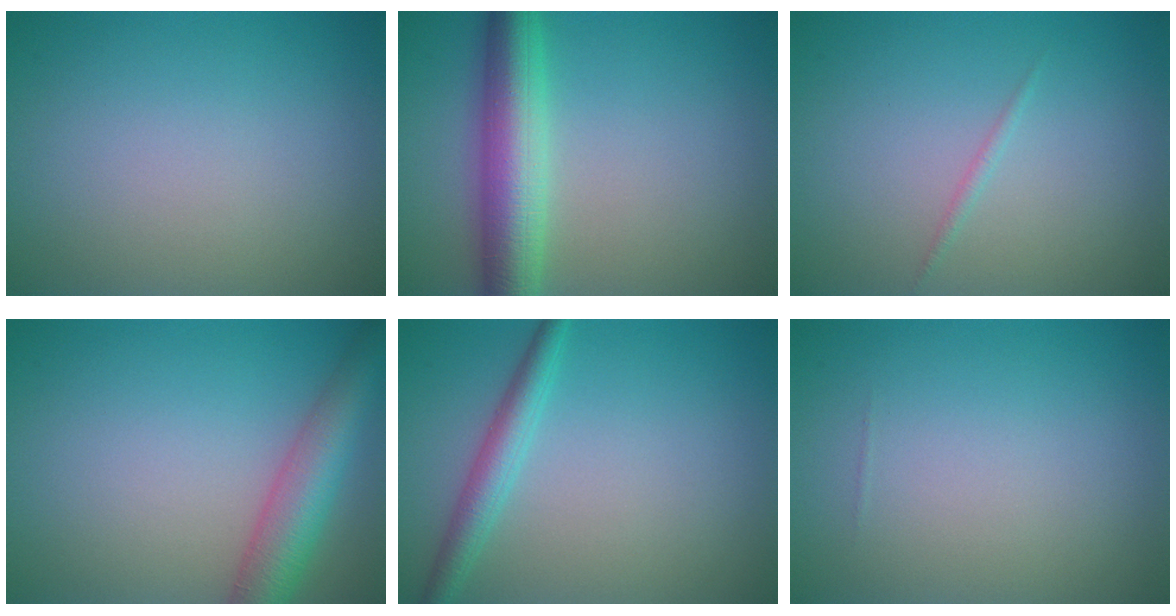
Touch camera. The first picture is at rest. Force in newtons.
{"total": 6.7, "press": 6.7, "slide": 0.2}
{"total": 0.6, "press": 0.6, "slide": 0.1}
{"total": 5.7, "press": 5.7, "slide": 0.2}
{"total": 2.8, "press": 2.8, "slide": 0.1}
{"total": 0.0}